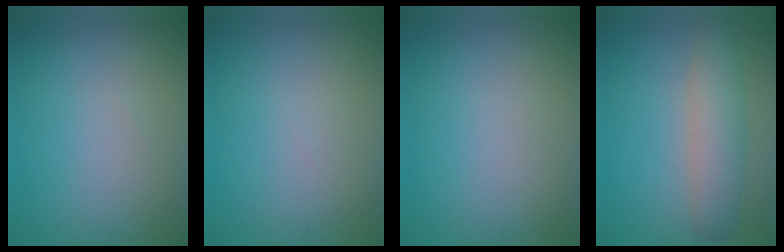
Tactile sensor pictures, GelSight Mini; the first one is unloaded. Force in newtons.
{"total": 0.0}
{"total": 0.0}
{"total": 4.2, "press": 4.2, "slide": 0.1}